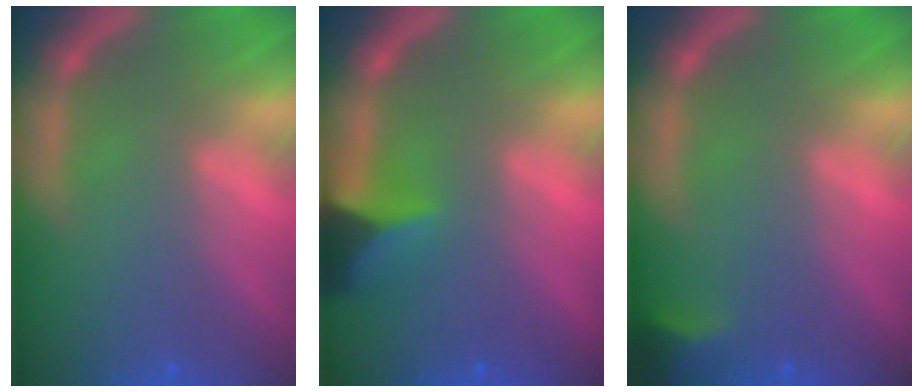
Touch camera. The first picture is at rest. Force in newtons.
{"total": 4.0}
{"total": 1.9}